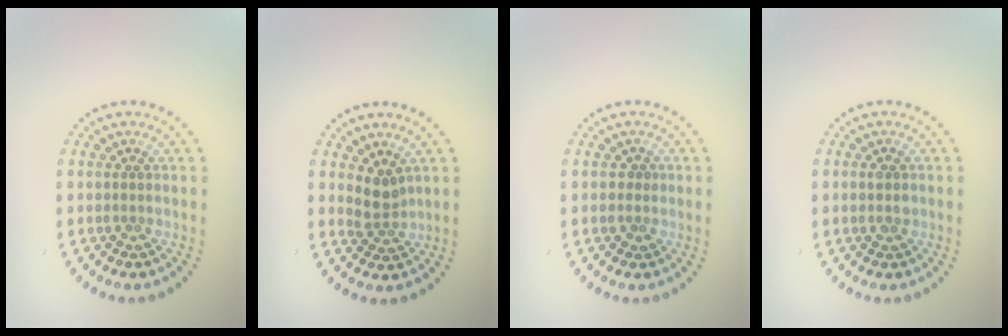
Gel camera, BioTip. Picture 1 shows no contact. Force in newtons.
{"total": 2.3, "press": 1.8, "slide": 1.3}
{"total": 1.1, "press": 1.0, "slide": 0.3}
{"total": 1.0, "press": 1.0, "slide": 0.1}